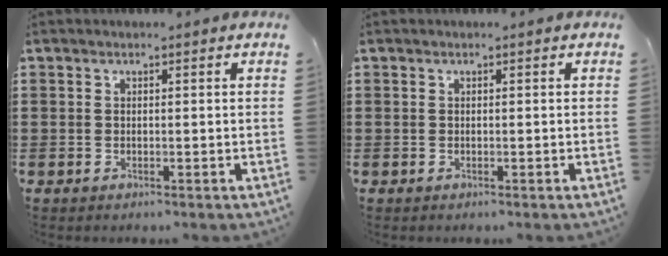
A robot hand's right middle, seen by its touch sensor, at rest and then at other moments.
{"total": 0.0}